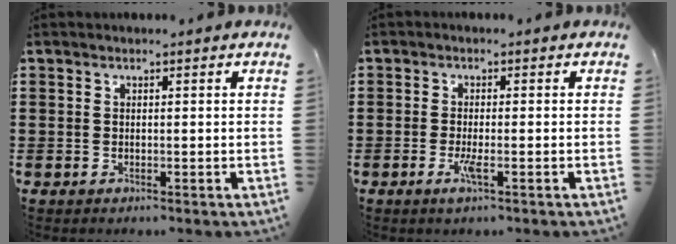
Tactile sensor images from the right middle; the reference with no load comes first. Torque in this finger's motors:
{"motor_torque": [0.52, 0.00, 0.03, 0.04]}